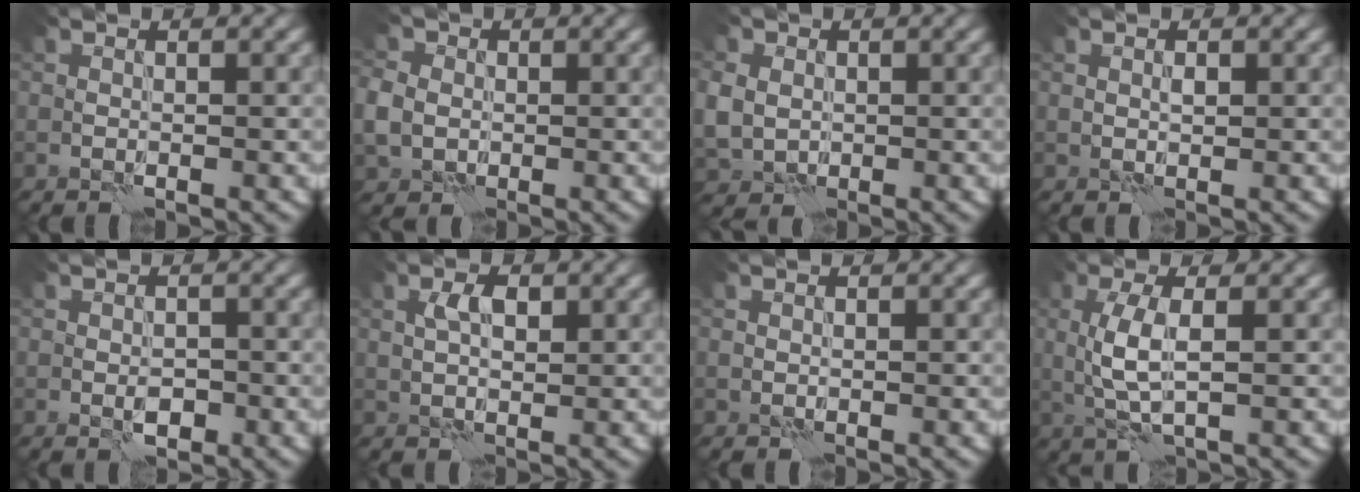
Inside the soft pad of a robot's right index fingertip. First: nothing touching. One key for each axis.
{"total": 4.3, "fx": -0.2, "fy": 3.6, "fz": 2.3, "tx": -0.057, "ty": 0.011, "tz": -0.013}
{"total": 4.8, "fx": 0.4, "fy": 4.1, "fz": 2.3, "tx": -0.062, "ty": 0.016, "tz": -0.005}
{"total": 0.6, "fx": 0.2, "fy": 0.2, "fz": 0.5, "tx": -0.009, "ty": 0.004, "tz": 0.004}
{"total": 1.8, "fx": -0.5, "fy": 1.1, "fz": 1.3, "tx": -0.022, "ty": -0.001, "tz": -0.008}
{"total": 2.3, "fx": 0.6, "fy": 1.1, "fz": 1.9, "tx": -0.038, "ty": 0.005, "tz": 0.011}
{"total": 0.0}
{"total": 3.6, "fx": 0.4, "fy": 0.9, "fz": 3.5, "tx": -0.083, "ty": 0.003, "tz": 0.010}